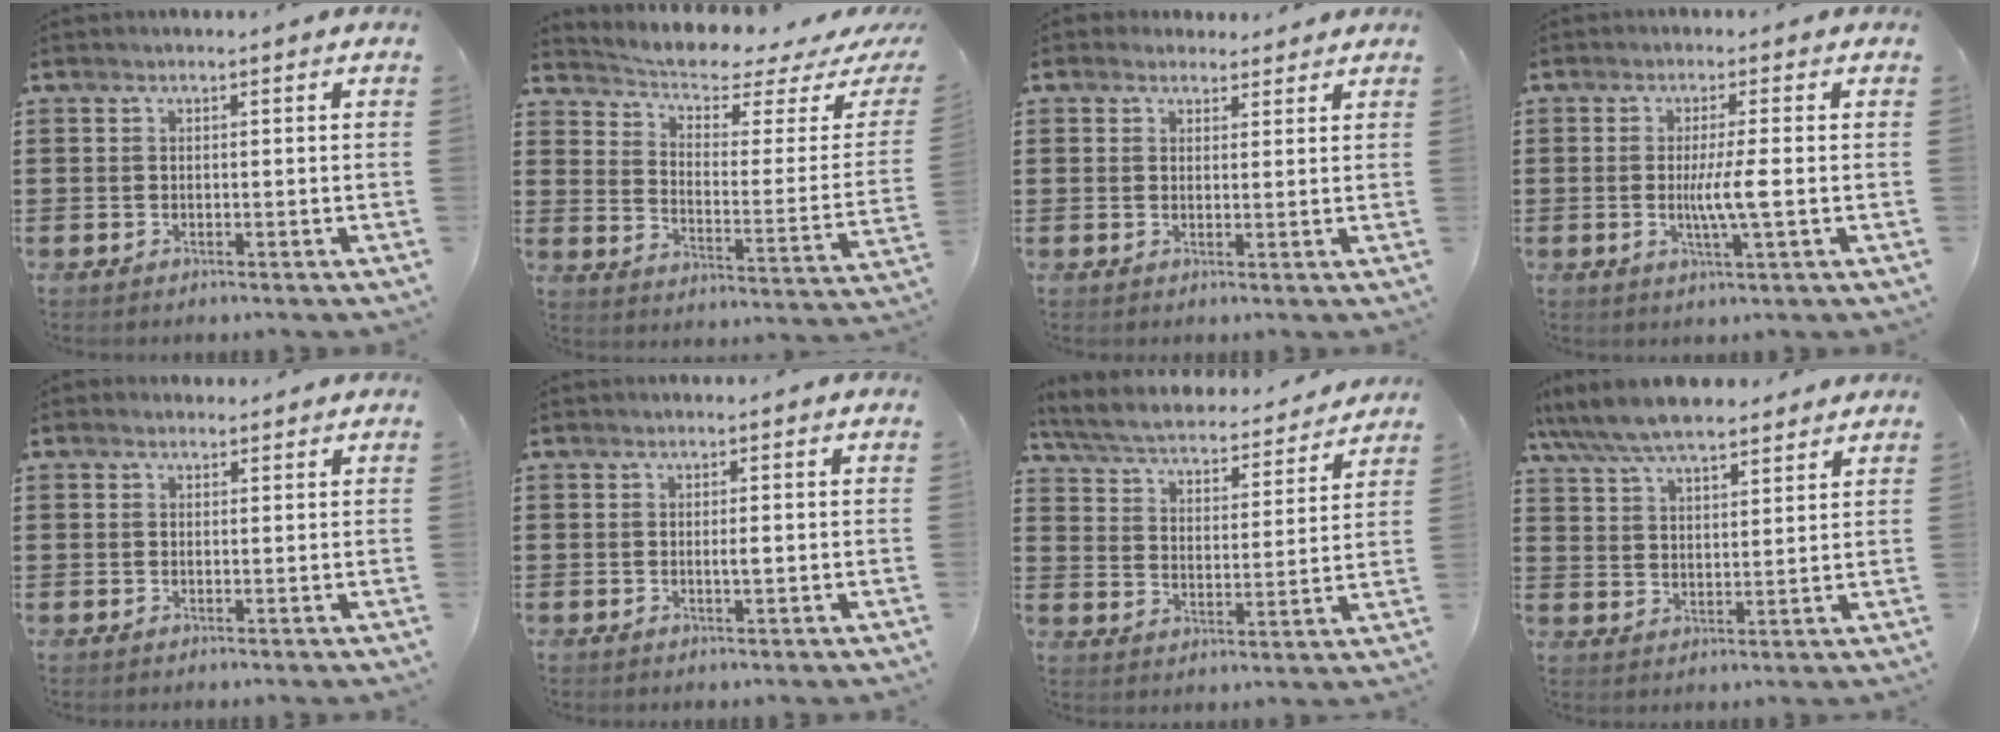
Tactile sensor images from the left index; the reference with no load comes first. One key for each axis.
{"total": 4.2, "fx": 3.7, "fy": 0.4, "fz": 2.0, "tx": -0.062, "ty": -0.035, "tz": 0.055}
{"total": 2.4, "fx": 2.1, "fy": 1.3, "fz": 0.2, "tx": -0.010, "ty": 0.006, "tz": 0.039}
{"total": 5.0, "fx": -0.4, "fy": 0.1, "fz": 4.9, "tx": -0.095, "ty": -0.008, "tz": -0.013}
{"total": 1.1, "fx": 0.9, "fy": 0.6, "fz": 0.1, "tx": -0.005, "ty": 0.005, "tz": 0.018}
{"total": 1.3, "fx": 0.0, "fy": 0.2, "fz": 1.2, "tx": -0.024, "ty": -0.002, "tz": 0.000}
{"total": 4.7, "fx": 4.4, "fy": 0.4, "fz": 1.5, "tx": -0.052, "ty": -0.031, "tz": 0.070}
{"total": 7.9, "fx": 7.1, "fy": 1.9, "fz": 2.8, "tx": -0.080, "ty": -0.018, "tz": 0.132}